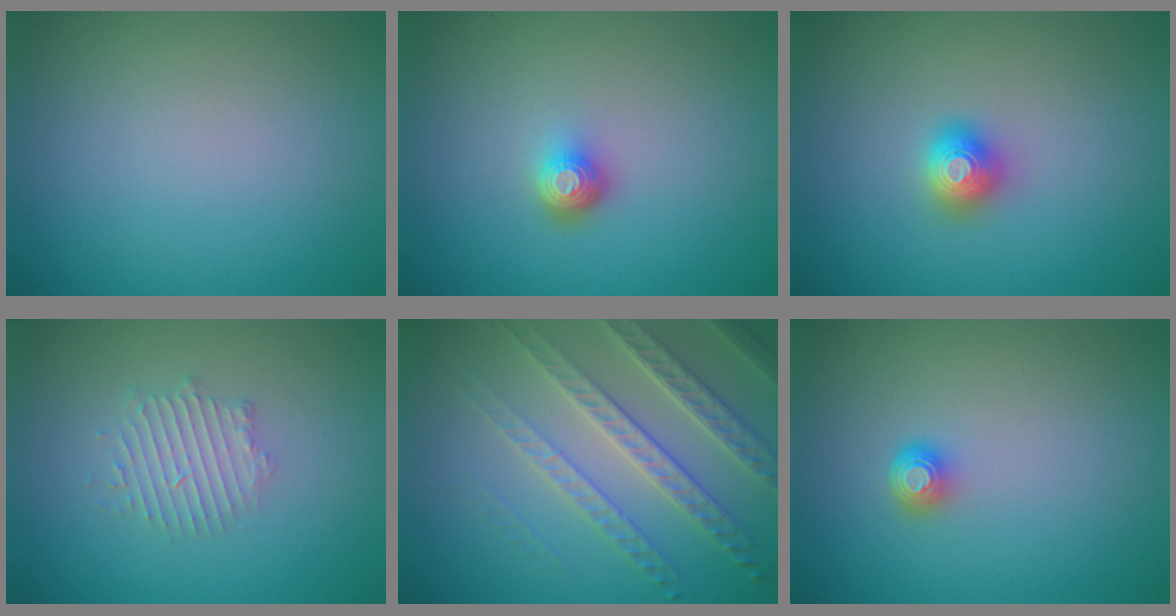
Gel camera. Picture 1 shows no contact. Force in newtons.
{"total": 1.9, "press": 1.4, "slide": 1.3}
{"total": 1.6, "press": 1.6, "slide": 0.2}
{"total": 2.4, "press": 2.4, "slide": 0.3}
{"total": 6.1, "press": 4.6, "slide": 4.0}
{"total": 1.6, "press": 1.2, "slide": 1.2}